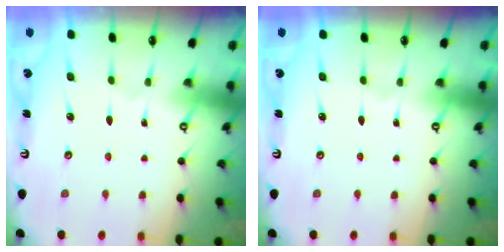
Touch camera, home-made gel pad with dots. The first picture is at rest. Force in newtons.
{"total": 0.0}